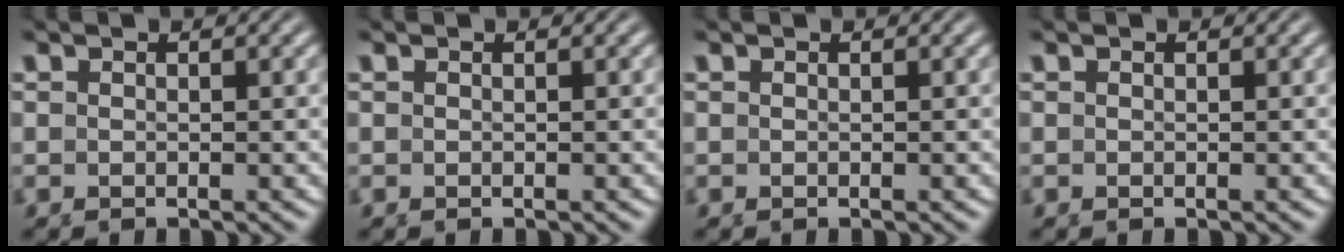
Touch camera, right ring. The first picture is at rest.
{"total": 0.0}
{"total": 0.0}
{"total": 0.0}